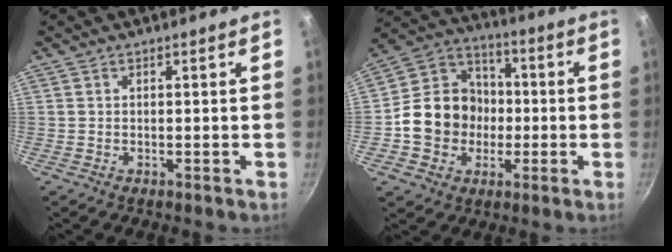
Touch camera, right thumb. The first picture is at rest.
{"total": 14.6, "force": [-2.0, 12.8, 6.7], "torque": [-0.081, 0.035, -0.045]}